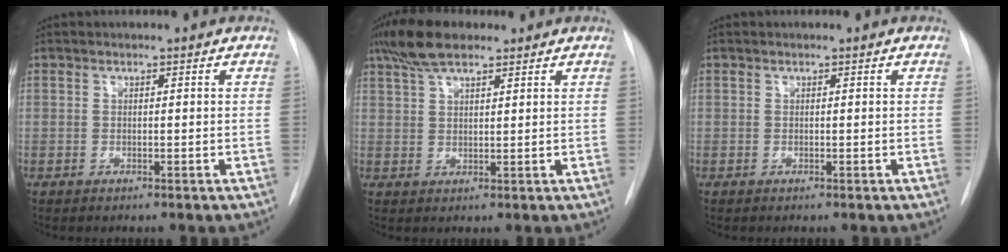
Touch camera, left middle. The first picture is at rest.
{"total": 6.7, "force": [5.0, 1.9, 4.1], "torque": [-0.085, 0.018, 0.093]}
{"total": 0.0}